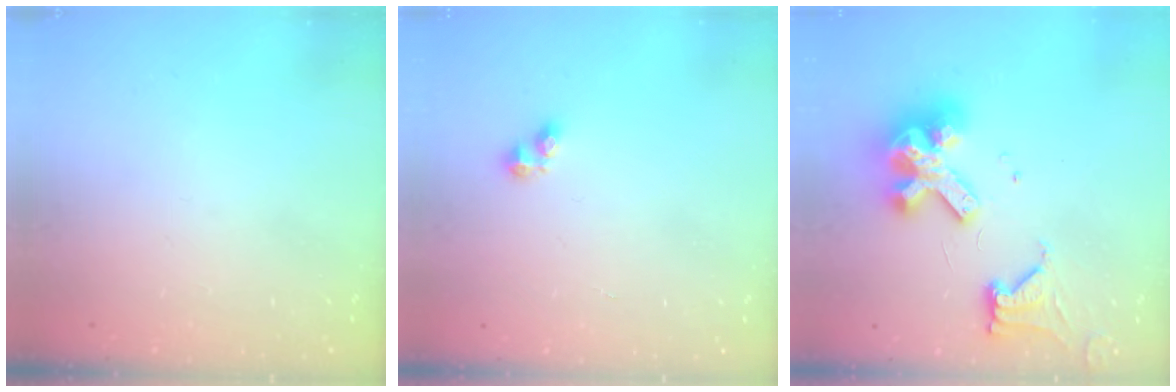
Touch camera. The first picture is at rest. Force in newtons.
{"total": 2.9, "press": 2.9, "slide": 0.3}
{"total": 15.0, "press": 14.9, "slide": 1.5}